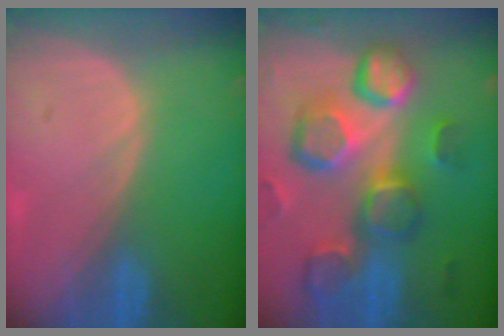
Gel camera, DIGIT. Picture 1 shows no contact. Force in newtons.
{"total": 13.0, "press": 11.4, "slide": 6.3}